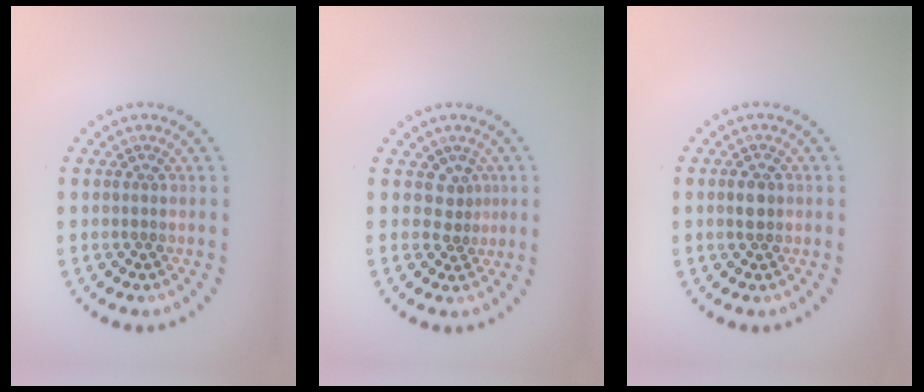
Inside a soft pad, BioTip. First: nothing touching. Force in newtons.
{"total": 1.7, "press": 1.1, "slide": 1.3}
{"total": 1.5, "press": 1.5, "slide": 0.2}